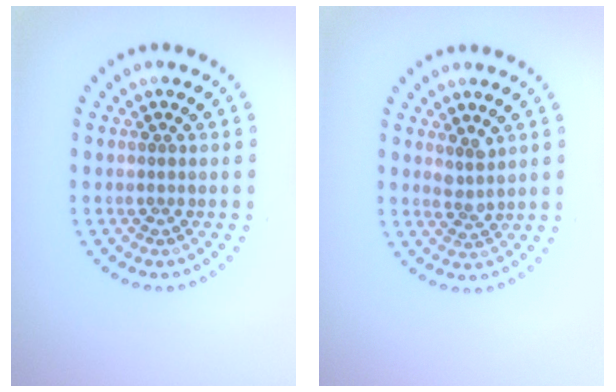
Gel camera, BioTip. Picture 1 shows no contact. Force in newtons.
{"total": 1.7, "press": 1.3, "slide": 1.2}